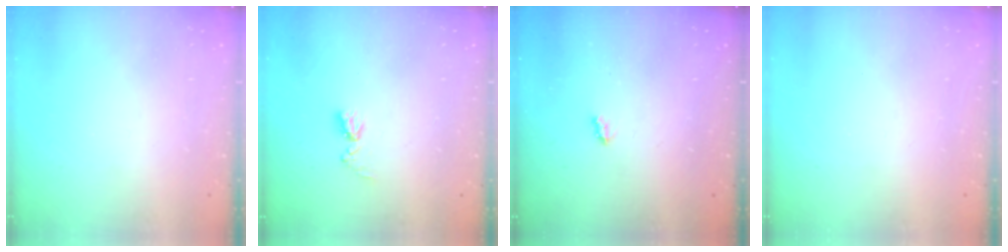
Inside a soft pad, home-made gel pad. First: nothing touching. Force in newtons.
{"total": 6.0, "press": 6.0, "slide": 0.7}
{"total": 2.7, "press": 2.7, "slide": 0.4}
{"total": 0.0}